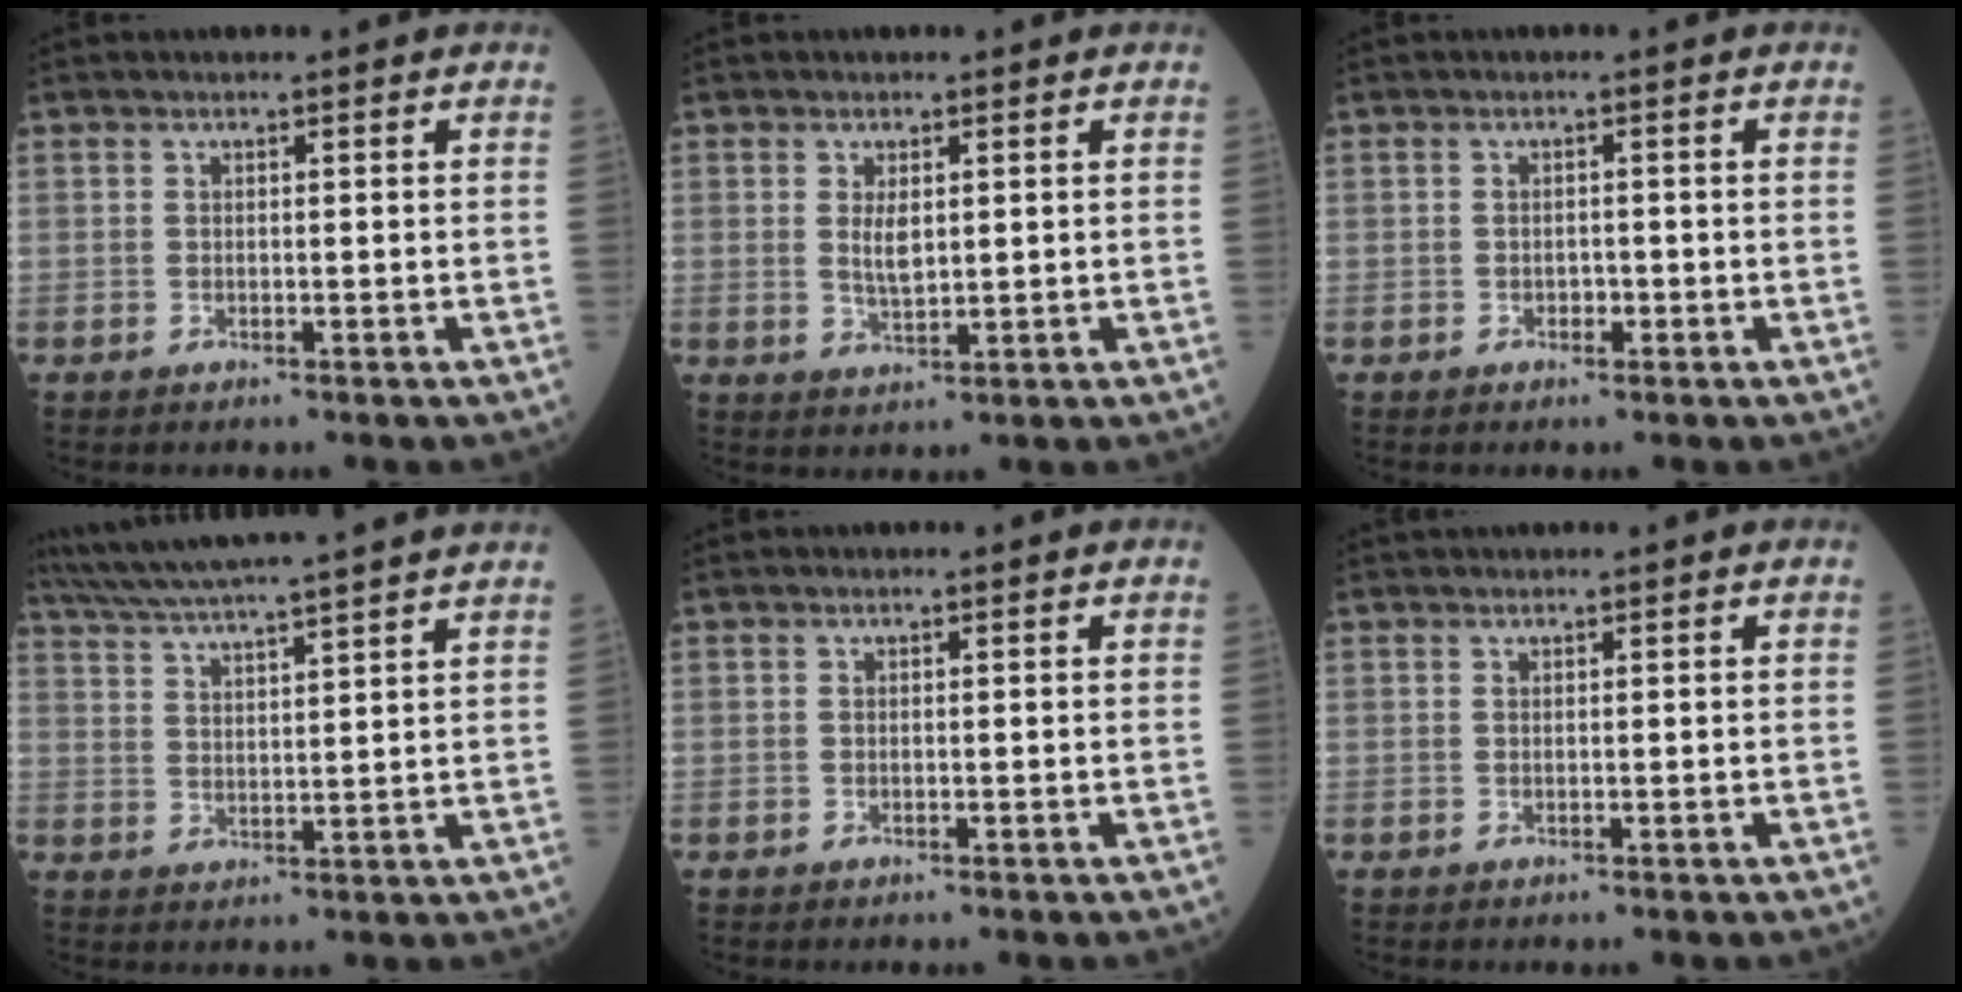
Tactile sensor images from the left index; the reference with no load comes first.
{"total": 2.9, "force": [0.7, 1.0, 2.6], "torque": [-0.053, -0.006, 0.016]}
{"total": 0.8, "force": [-0.4, 0.5, 0.5], "torque": [-0.002, 0.003, -0.007]}
{"total": 18.0, "force": [15.9, -1.1, 8.2], "torque": [-0.153, 0.009, 0.231]}
{"total": 0.0}
{"total": 0.8, "force": [0.7, -0.2, 0.3], "torque": [-0.009, 0.011, 0.021]}